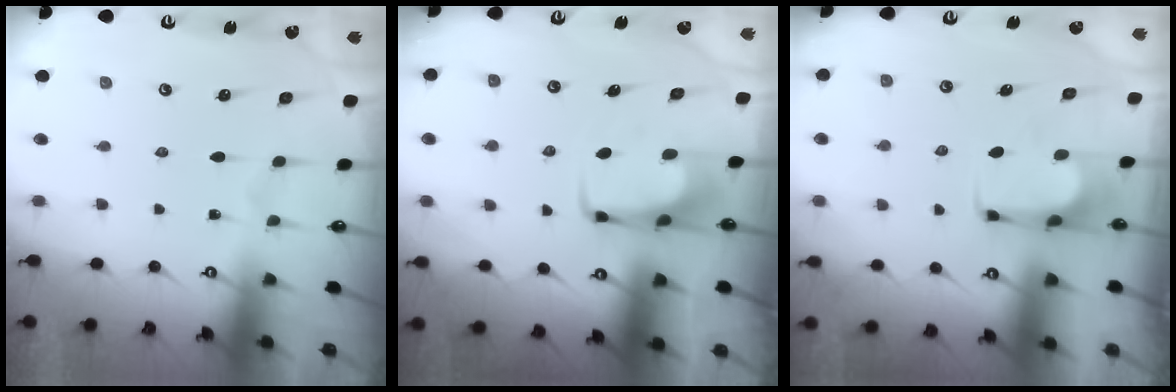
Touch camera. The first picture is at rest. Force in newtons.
{"total": 3.9, "press": 3.9, "slide": 0.2}
{"total": 0.0}